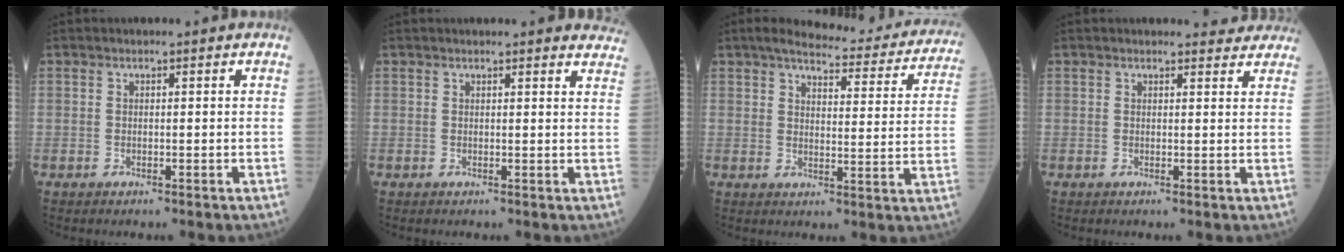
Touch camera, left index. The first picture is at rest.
{"total": 8.1, "force": [7.9, 1.4, 1.4], "torque": [0.016, -0.011, 0.052]}
{"total": 18.4, "force": [16.7, 3.6, 6.9], "torque": [-0.070, -0.028, 0.186]}
{"total": 3.3, "force": [3.2, 0.8, 0.1], "torque": [0.004, -0.004, 0.021]}